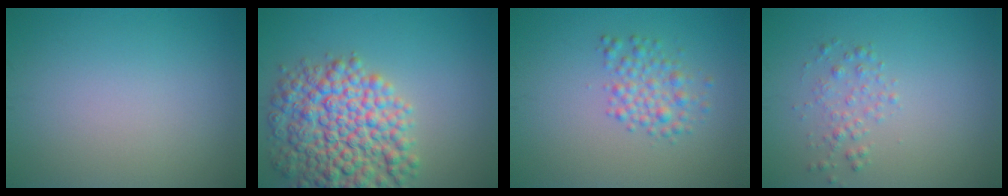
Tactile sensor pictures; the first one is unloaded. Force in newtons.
{"total": 9.6, "press": 9.6, "slide": 0.3}
{"total": 2.7, "press": 2.7, "slide": 0.1}
{"total": 1.6, "press": 1.6, "slide": 0.0}